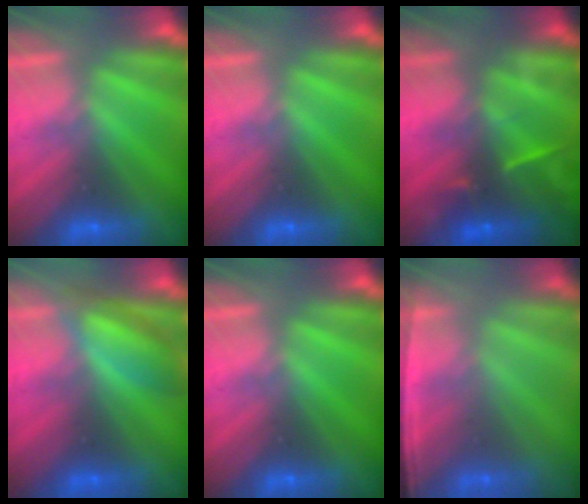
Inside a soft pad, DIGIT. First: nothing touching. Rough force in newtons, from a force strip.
{"total": 0.0}
{"total": 7.7}
{"total": 4.9}
{"total": 0.0}
{"total": 1.5}